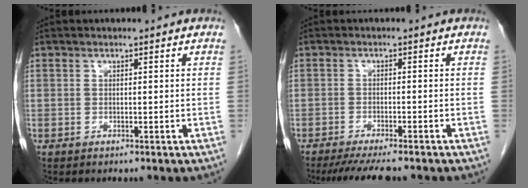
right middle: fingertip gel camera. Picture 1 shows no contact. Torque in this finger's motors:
{"motor_torque": [0.12, -0.09, 0.03, 0.02]}